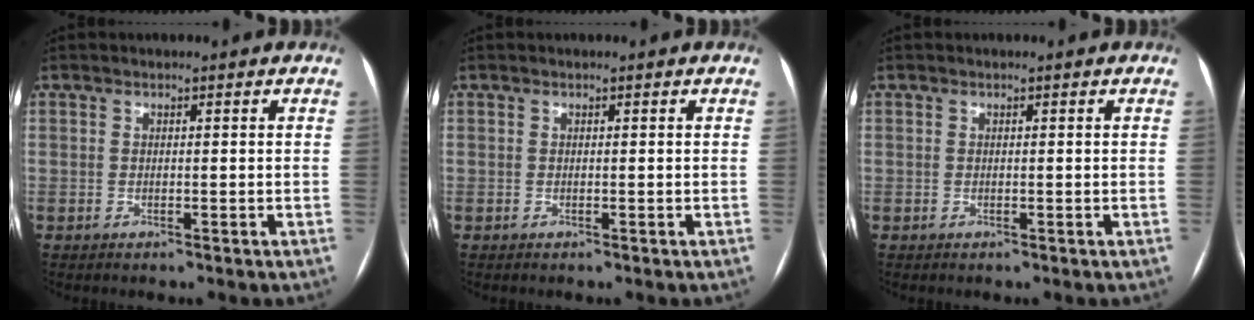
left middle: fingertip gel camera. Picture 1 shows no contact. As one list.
[{"total": 0.0}, {"total": 0.0}]